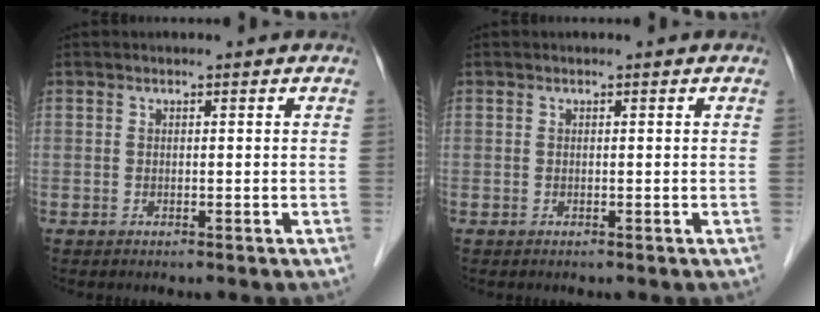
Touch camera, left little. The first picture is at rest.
{"total": 0.0}